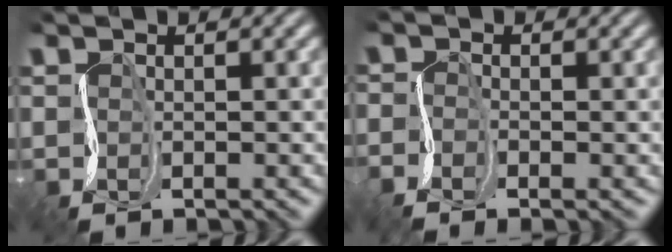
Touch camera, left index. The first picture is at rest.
{"total": 1.5, "force": [-1.0, 0.3, 1.0], "torque": [-0.022, -0.001, -0.028]}